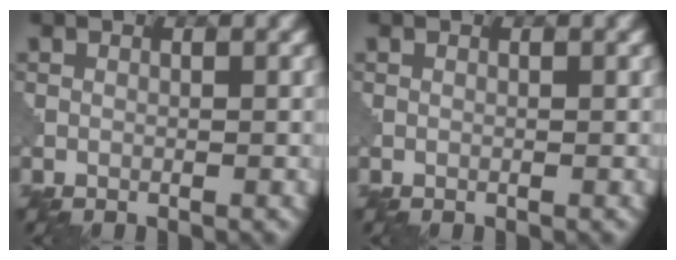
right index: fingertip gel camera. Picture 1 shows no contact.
{"total": 0.0}